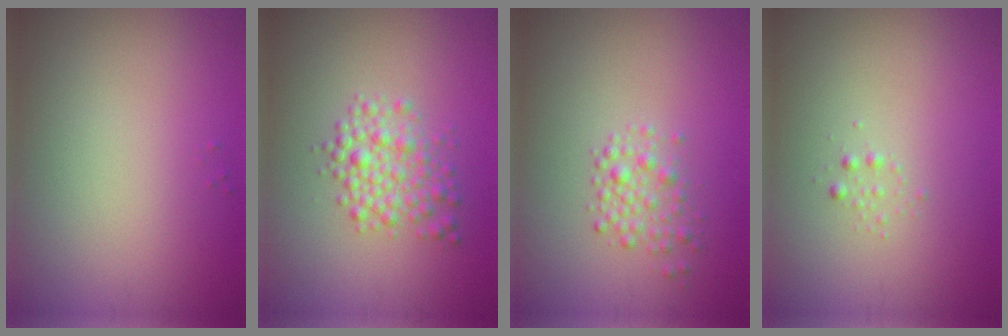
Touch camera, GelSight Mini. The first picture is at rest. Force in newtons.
{"total": 3.3, "press": 3.3, "slide": 0.1}
{"total": 2.0, "press": 2.0, "slide": 0.0}
{"total": 0.6, "press": 0.6, "slide": 0.0}